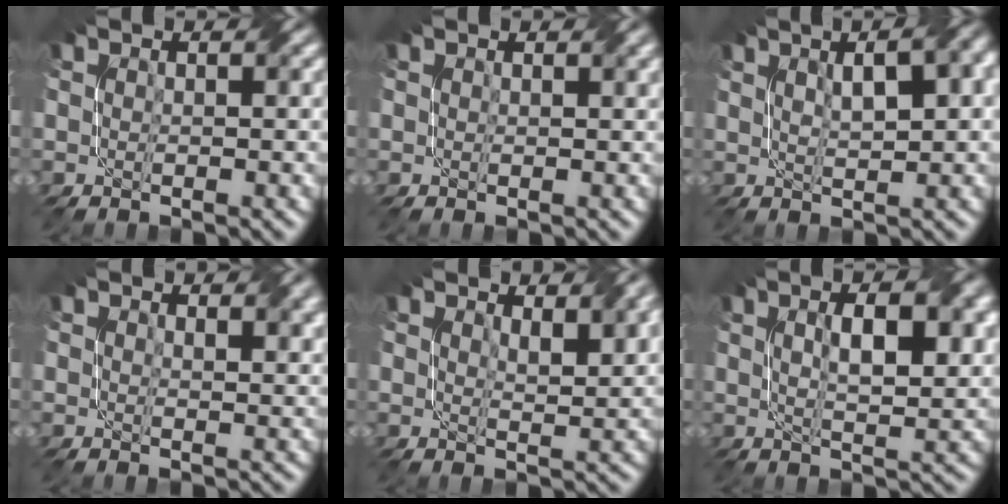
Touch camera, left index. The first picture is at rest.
{"total": 0.0}
{"total": 8.2, "force": [3.0, 3.1, 7.0], "torque": [-0.076, 0.032, 0.030]}
{"total": 2.3, "force": [1.8, 0.7, 1.4], "torque": [-0.019, -0.002, 0.033]}
{"total": 4.1, "force": [2.6, 1.2, 3.0], "torque": [-0.044, 0.001, 0.048]}
{"total": 6.6, "force": [1.8, 2.1, 6.0], "torque": [-0.082, 0.009, 0.025]}